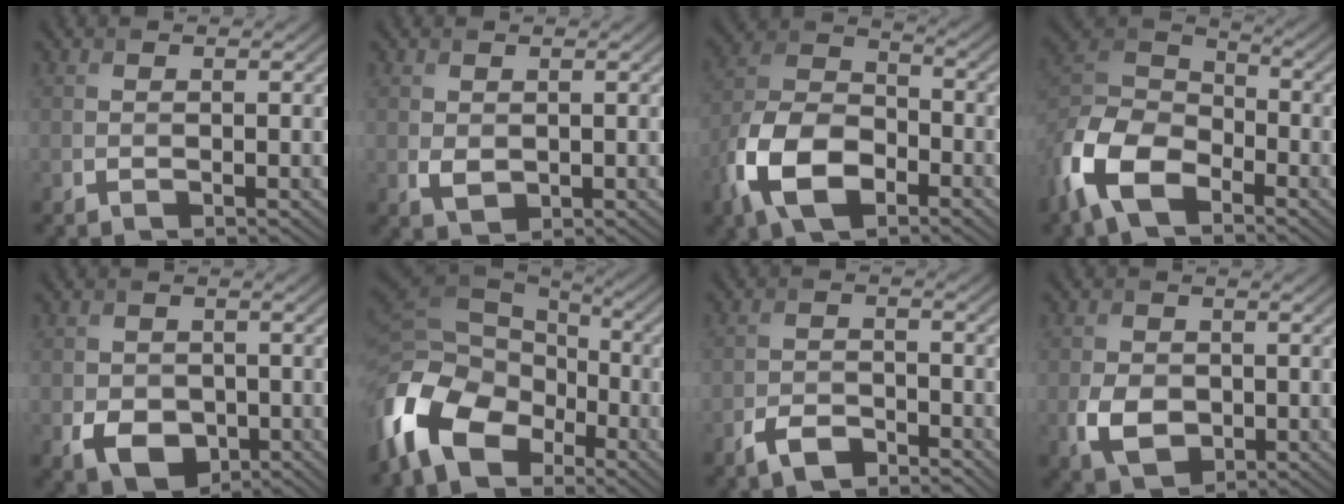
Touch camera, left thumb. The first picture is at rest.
{"total": 1.7, "force": [0.3, 1.2, 1.1], "torque": [-0.025, -0.004, 0.012]}
{"total": 12.2, "force": [-5.9, 6.9, 8.3], "torque": [-0.191, -0.010, -0.127]}
{"total": 12.5, "force": [-6.9, 6.8, 7.9], "torque": [-0.191, -0.017, -0.155]}
{"total": 5.1, "force": [-1.6, 3.9, 2.8], "torque": [-0.054, -0.017, -0.028]}
{"total": 15.6, "force": [-6.8, 10.3, 9.6], "torque": [-0.262, -0.046, -0.125]}
{"total": 3.8, "force": [-2.9, 1.5, 1.8], "torque": [-0.037, 0.000, -0.064]}
{"total": 4.7, "force": [-0.9, 3.5, 3.0], "torque": [-0.070, -0.014, -0.018]}